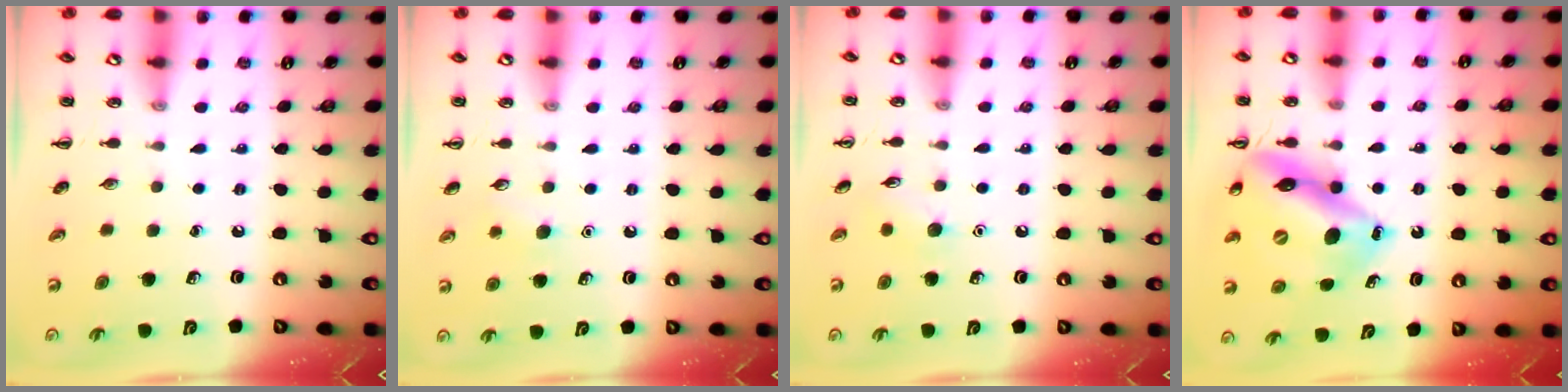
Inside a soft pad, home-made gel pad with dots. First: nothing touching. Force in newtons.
{"total": 6.1, "press": 6.0, "slide": 1.4}
{"total": 6.7, "press": 6.4, "slide": 1.9}
{"total": 15.7, "press": 15.0, "slide": 4.6}